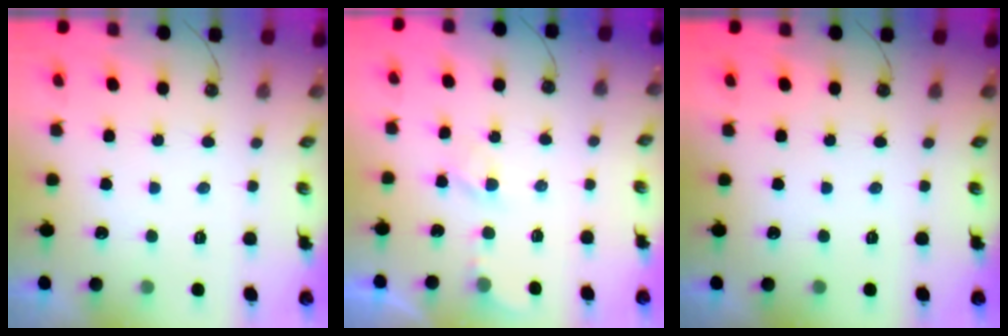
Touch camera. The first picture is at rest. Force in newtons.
{"total": 3.4, "press": 3.4, "slide": 0.5}
{"total": 0.0}